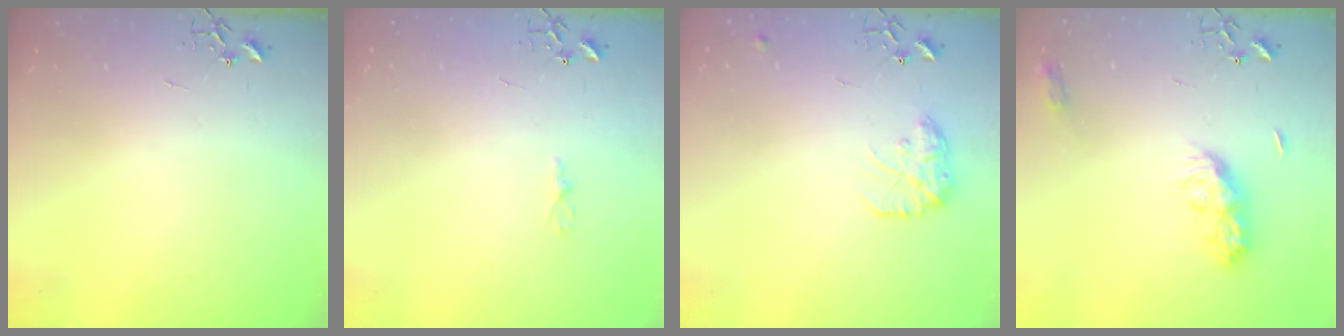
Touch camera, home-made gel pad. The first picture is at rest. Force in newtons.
{"total": 2.9, "press": 2.9, "slide": 0.4}
{"total": 11.4, "press": 11.4, "slide": 0.6}
{"total": 9.2, "press": 9.2, "slide": 0.1}